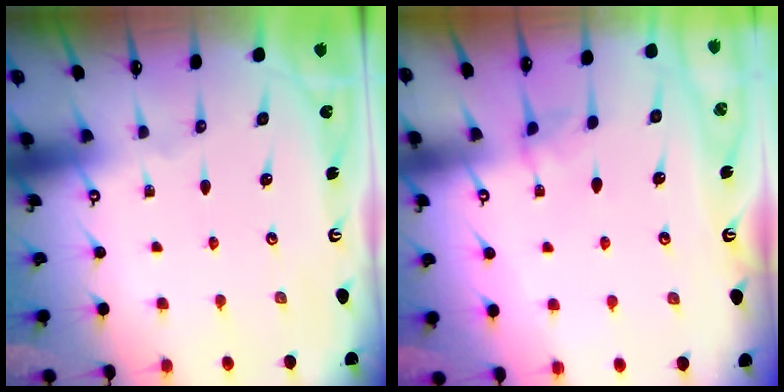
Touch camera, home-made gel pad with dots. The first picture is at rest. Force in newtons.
{"total": 2.8, "press": 2.8, "slide": 0.3}